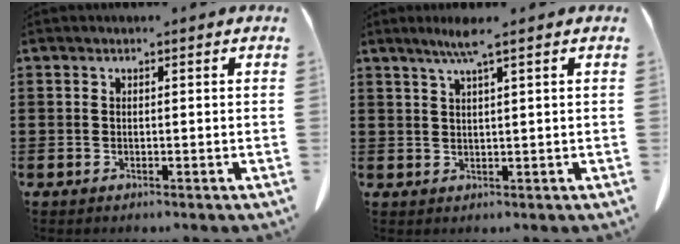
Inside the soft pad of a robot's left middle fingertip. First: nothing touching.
{"total": 3.7, "force": [2.3, -0.2, 2.9], "torque": [-0.061, 0.000, 0.041]}